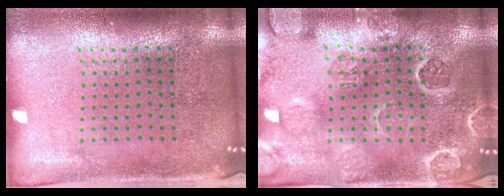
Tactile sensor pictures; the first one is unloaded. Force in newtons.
{"total": 3.4, "press": 3.1, "slide": 1.3}